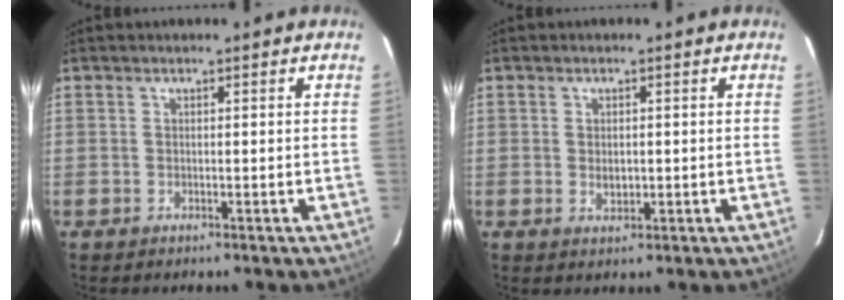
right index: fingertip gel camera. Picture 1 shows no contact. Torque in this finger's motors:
{"motor_torque": [0.04, 0.06, 0.06, 0.00]}